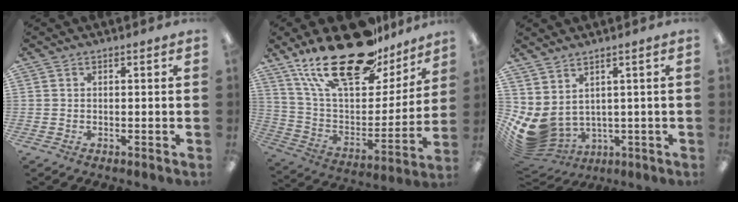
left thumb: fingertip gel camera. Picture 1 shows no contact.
{"total": 26.9, "force": [19.2, 11.1, 15.2], "torque": [-0.267, -0.114, 0.331]}
{"total": 6.7, "force": [0.7, 4.9, 4.5], "torque": [-0.122, -0.029, 0.021]}